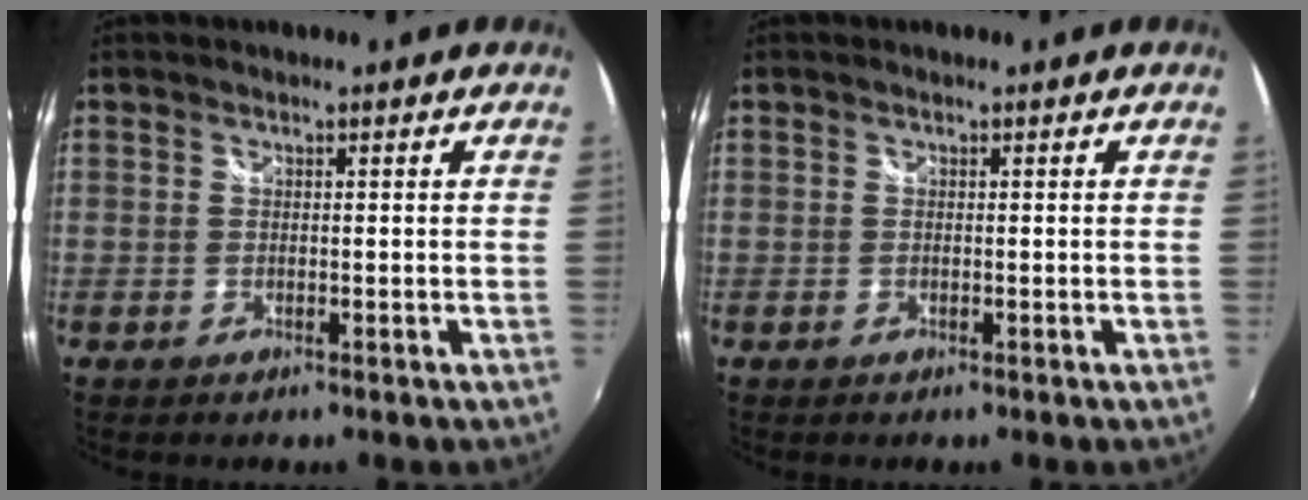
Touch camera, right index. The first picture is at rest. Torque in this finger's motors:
{"motor_torque": [-0.08, 0.08, 0.02, 0.00]}